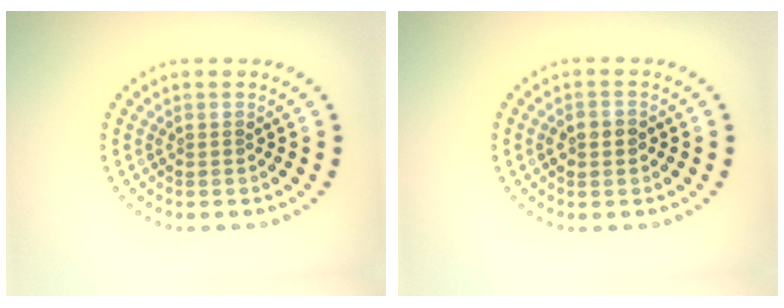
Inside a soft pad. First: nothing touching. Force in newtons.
{"total": 2.2, "press": 2.2, "slide": 0.1}